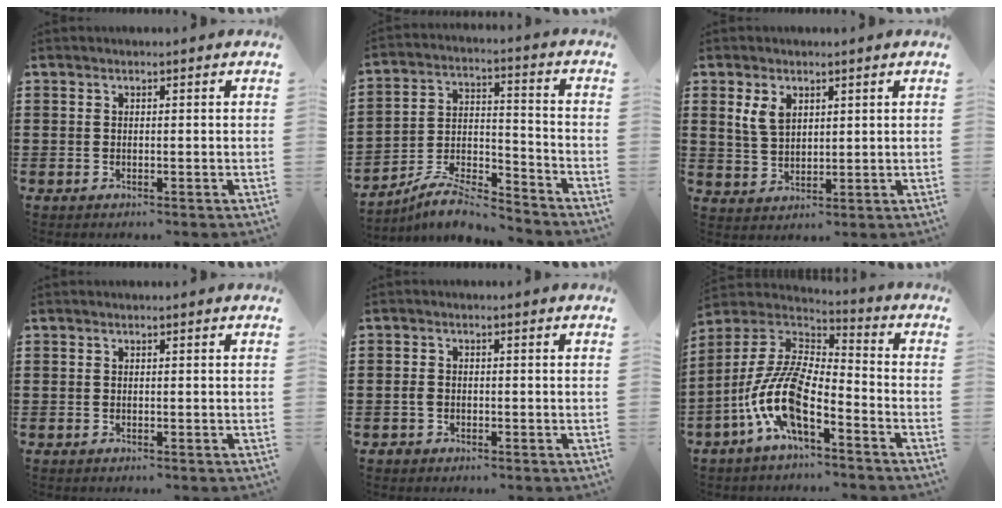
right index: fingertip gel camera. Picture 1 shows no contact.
{"total": 8.5, "force": [-7.7, 1.6, 3.1], "torque": [-0.058, 0.011, -0.150]}
{"total": 4.2, "force": [1.9, 2.8, 2.5], "torque": [-0.058, 0.011, 0.035]}
{"total": 0.0}
{"total": 1.6, "force": [-0.7, 1.2, 0.9], "torque": [-0.027, -0.004, -0.016]}
{"total": 12.0, "force": [-6.0, 4.1, 9.6], "torque": [-0.237, -0.017, -0.125]}